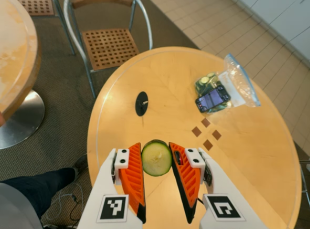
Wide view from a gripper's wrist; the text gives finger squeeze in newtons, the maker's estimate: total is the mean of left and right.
{"total": 6.1, "left": 6.0, "right": 6.2}